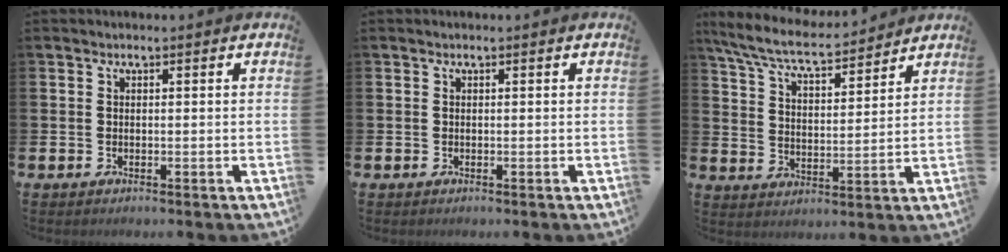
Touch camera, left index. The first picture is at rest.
{"total": 0.0}
{"total": 7.7, "force": [7.1, 1.1, 2.8], "torque": [-0.083, -0.039, 0.125]}